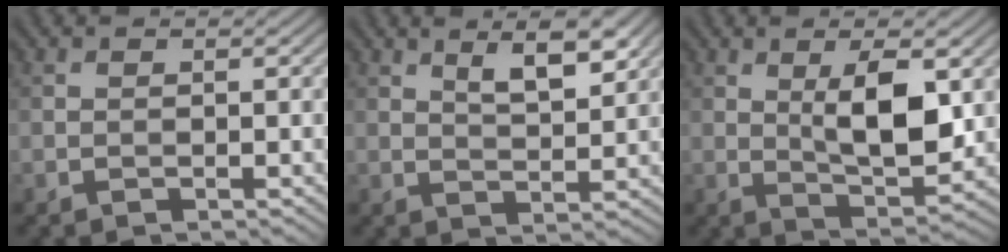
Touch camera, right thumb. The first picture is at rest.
{"total": 5.2, "force": [2.9, 1.7, 3.9], "torque": [-0.065, -0.008, 0.056]}
{"total": 7.9, "force": [1.5, 2.9, 7.1], "torque": [-0.125, -0.002, 0.029]}